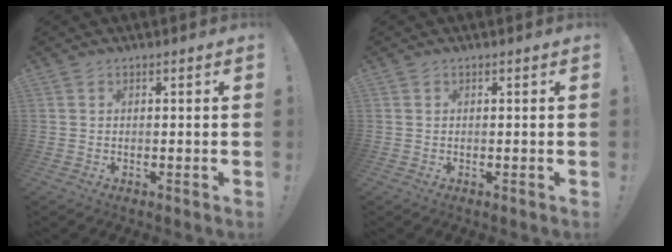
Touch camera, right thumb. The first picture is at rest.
{"total": 0.0}